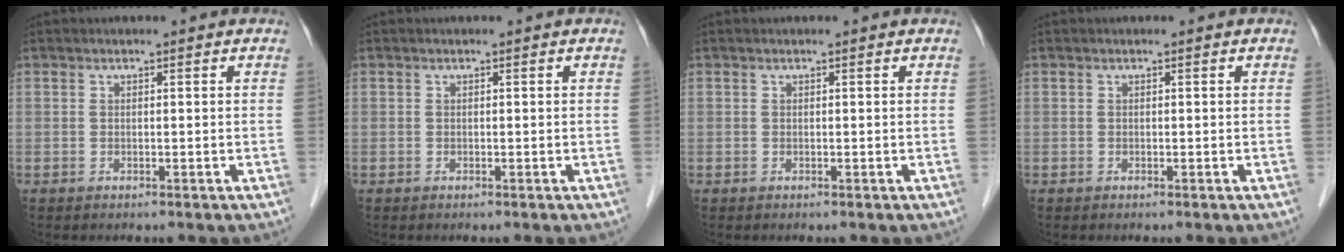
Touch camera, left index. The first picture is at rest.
{"total": 0.0}
{"total": 0.0}
{"total": 0.0}